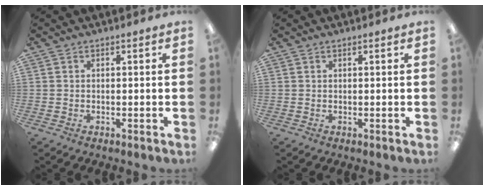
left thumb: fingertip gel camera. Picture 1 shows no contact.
{"total": 0.8, "force": [0.4, 0.1, 0.6], "torque": [-0.013, 0.000, 0.008]}